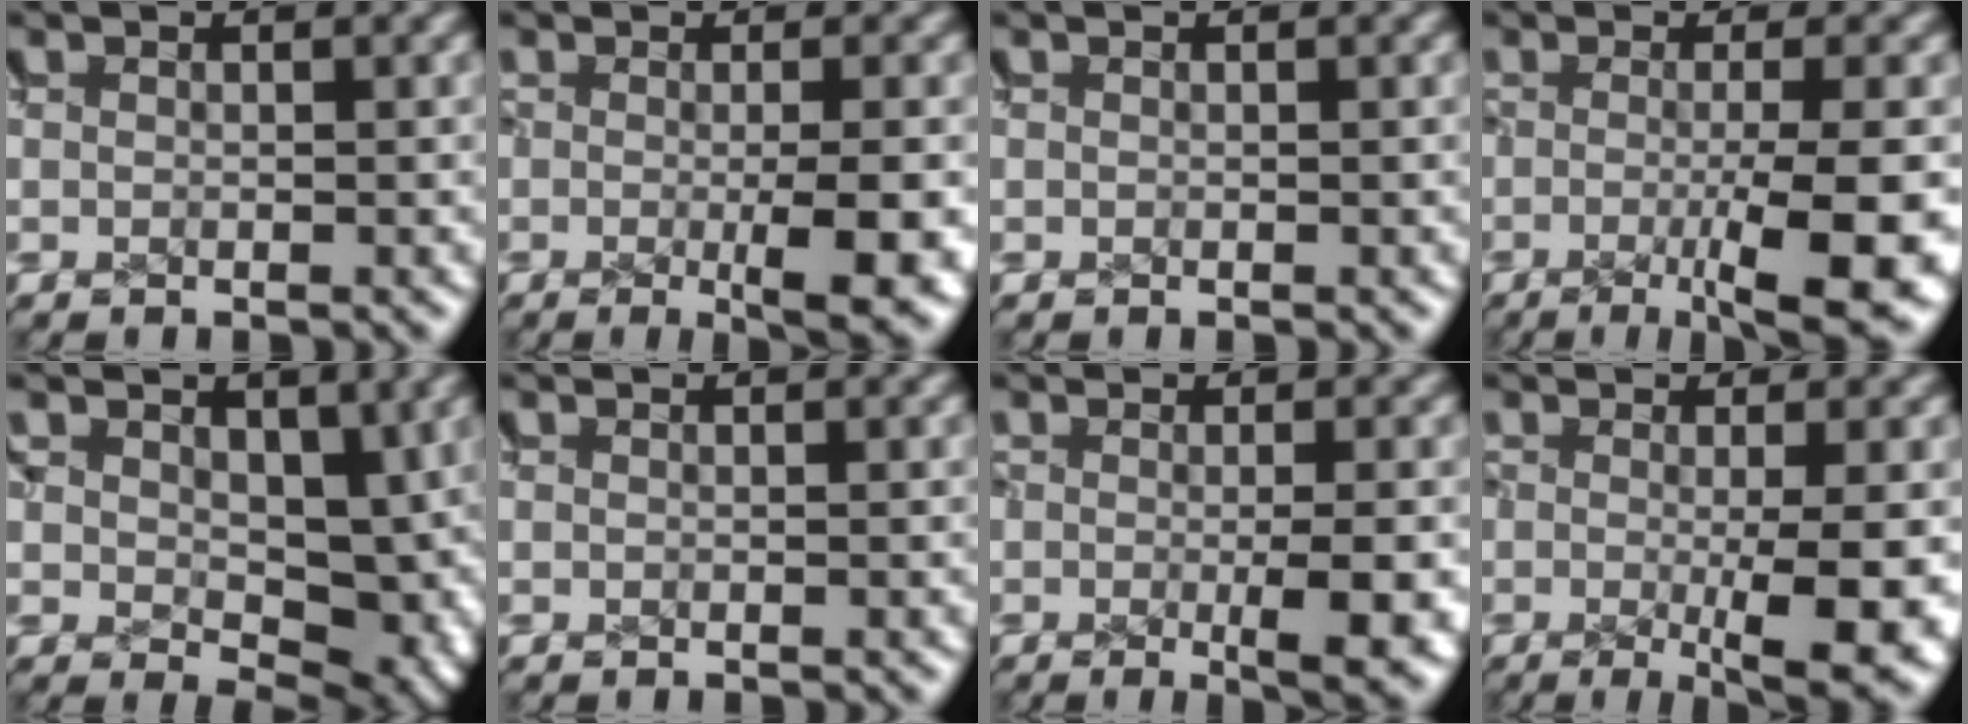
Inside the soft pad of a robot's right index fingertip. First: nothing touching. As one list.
[{"total": 4.6, "force": [-2.0, 1.2, 4.0], "torque": [-0.036, -0.006, -0.025]}, {"total": 0.0}, {"total": 7.2, "force": [-4.0, 1.6, 5.8], "torque": [-0.047, -0.013, -0.053]}, {"total": 4.6, "force": [-0.3, 3.4, 3.0], "torque": [-0.058, -0.032, 0.009]}, {"total": 0.0}, {"total": 3.3, "force": [-1.1, 0.9, 3.0], "torque": [-0.028, -0.004, -0.013]}, {"total": 6.2, "force": [-2.5, 1.7, 5.5], "torque": [-0.053, -0.018, -0.026]}]